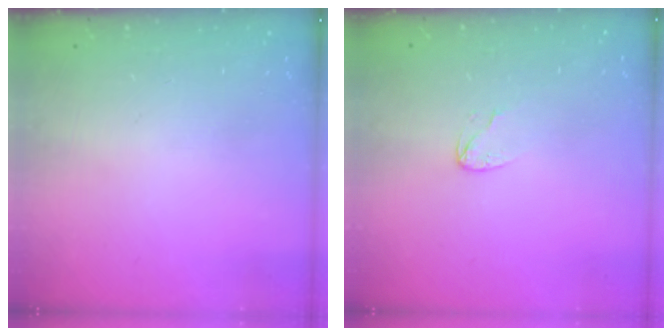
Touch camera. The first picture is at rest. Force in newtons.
{"total": 3.7, "press": 3.7, "slide": 0.3}